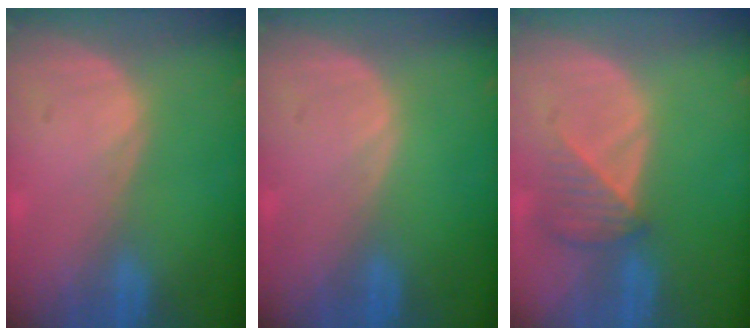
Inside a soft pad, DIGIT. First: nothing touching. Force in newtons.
{"total": 0.0}
{"total": 3.6, "press": 3.4, "slide": 1.1}